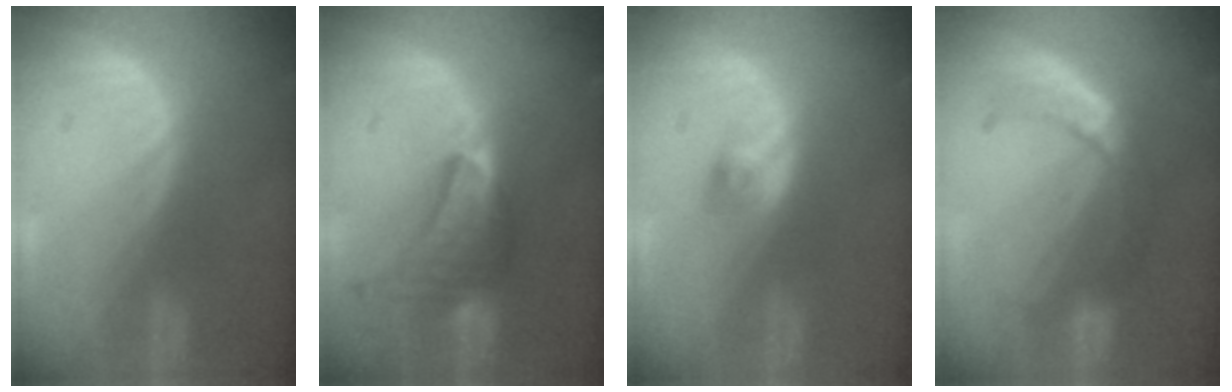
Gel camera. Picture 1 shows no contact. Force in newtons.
{"total": 9.3, "press": 8.3, "slide": 4.3}
{"total": 2.3, "press": 2.2, "slide": 0.7}
{"total": 6.7, "press": 6.2, "slide": 2.5}